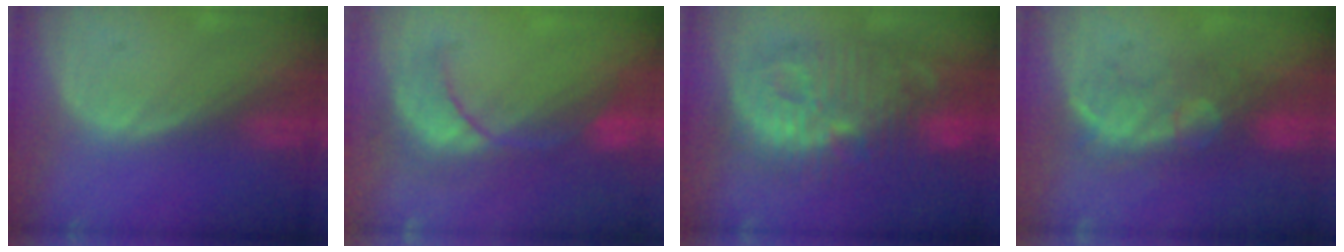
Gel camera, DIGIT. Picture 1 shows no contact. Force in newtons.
{"total": 8.4, "press": 8.2, "slide": 1.9}
{"total": 13.3, "press": 13.2, "slide": 1.3}
{"total": 7.6, "press": 7.3, "slide": 2.1}